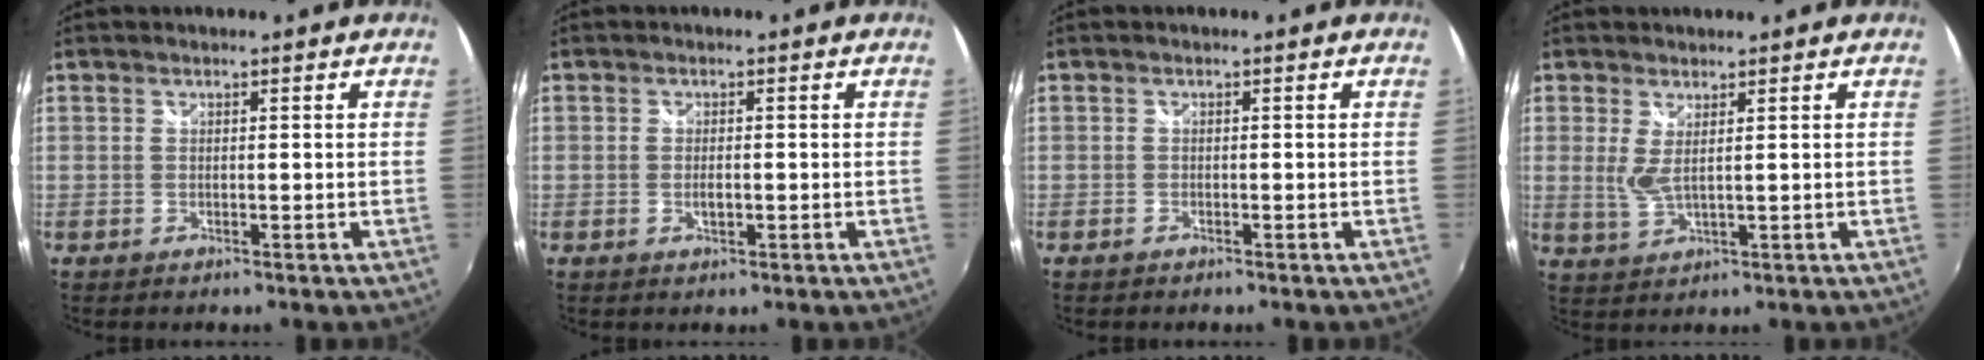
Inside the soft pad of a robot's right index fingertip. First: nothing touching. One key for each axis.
{"total": 1.7, "fx": -0.5, "fy": 0.8, "fz": 1.4, "tx": -0.026, "ty": -0.003, "tz": -0.008}
{"total": 0.7, "fx": -0.6, "fy": 0.4, "fz": 0.1, "tx": -0.004, "ty": -0.002, "tz": -0.013}
{"total": 3.3, "fx": 1.0, "fy": 0.7, "fz": 3.0, "tx": -0.061, "ty": -0.009, "tz": 0.018}